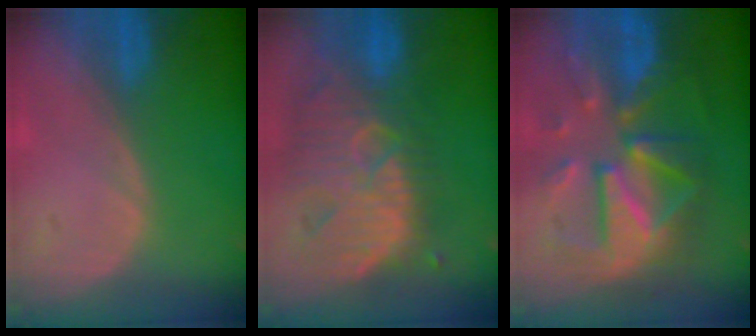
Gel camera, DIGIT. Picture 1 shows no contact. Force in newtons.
{"total": 12.4, "press": 11.0, "slide": 5.7}
{"total": 12.4, "press": 12.3, "slide": 1.2}